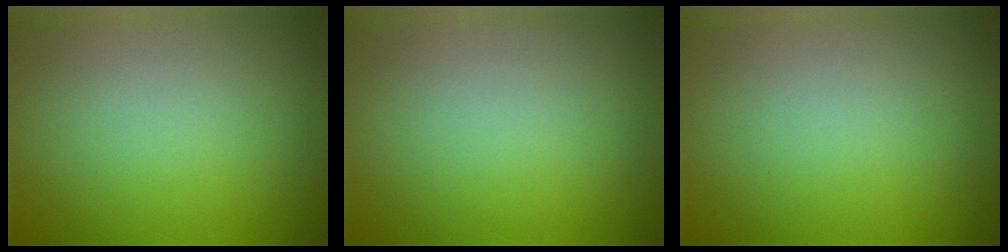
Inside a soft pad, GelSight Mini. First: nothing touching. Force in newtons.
{"total": 0.0}
{"total": 0.0}